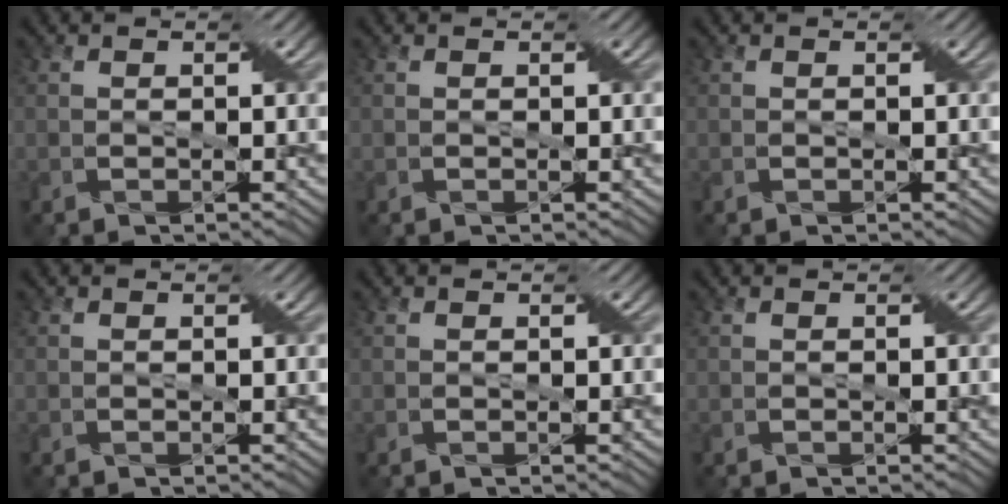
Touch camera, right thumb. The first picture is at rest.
{"total": 0.0}
{"total": 0.0}
{"total": 0.0}
{"total": 0.0}
{"total": 0.0}